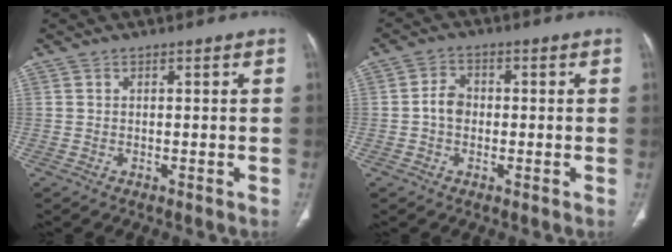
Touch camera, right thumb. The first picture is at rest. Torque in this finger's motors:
{"motor_torque": [0.55, 0.94, 0.46, -0.30, -0.02]}